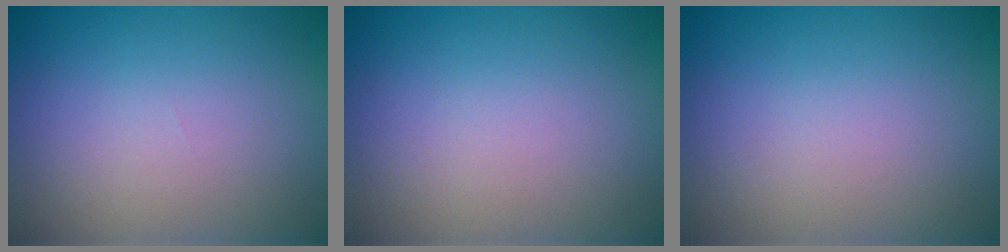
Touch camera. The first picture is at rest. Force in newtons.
{"total": 0.0}
{"total": 0.0}